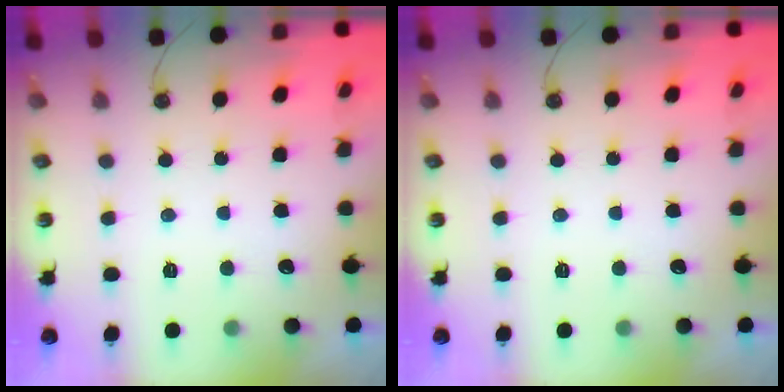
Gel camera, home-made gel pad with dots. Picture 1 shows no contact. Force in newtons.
{"total": 0.0}